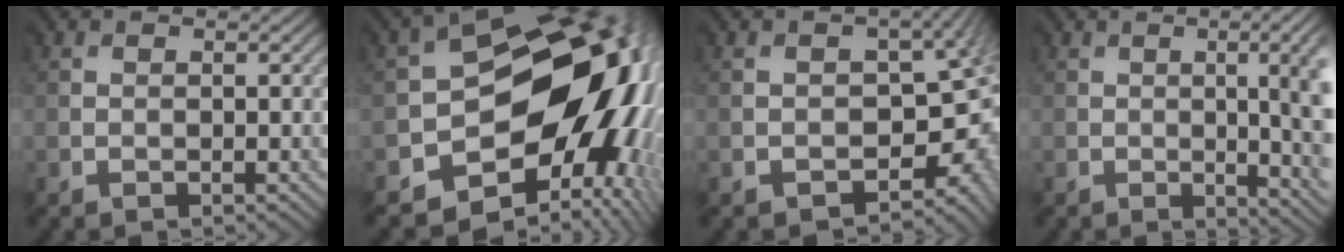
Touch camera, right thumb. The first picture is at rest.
{"total": 16.0, "force": [-3.6, 11.3, 10.7], "torque": [-0.132, -0.019, -0.053]}
{"total": 9.1, "force": [-4.0, 6.4, 5.1], "torque": [-0.018, -0.011, -0.031]}
{"total": 9.8, "force": [-1.2, 3.7, 9.0], "torque": [-0.076, 0.008, -0.017]}